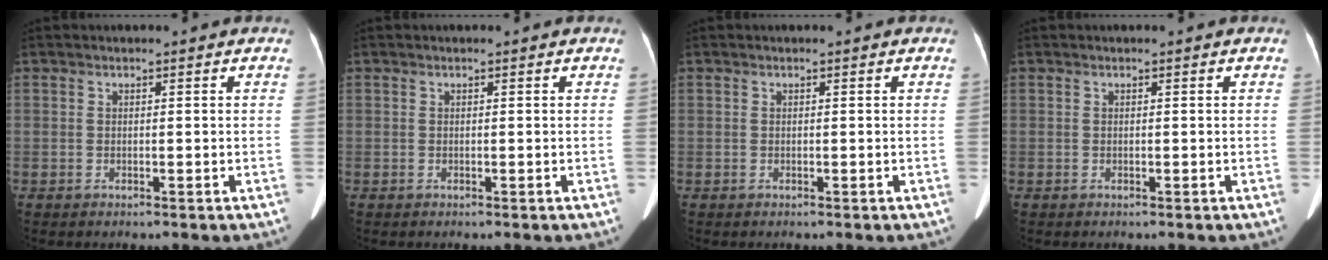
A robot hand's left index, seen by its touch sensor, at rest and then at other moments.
{"total": 0.0}
{"total": 0.0}
{"total": 0.0}